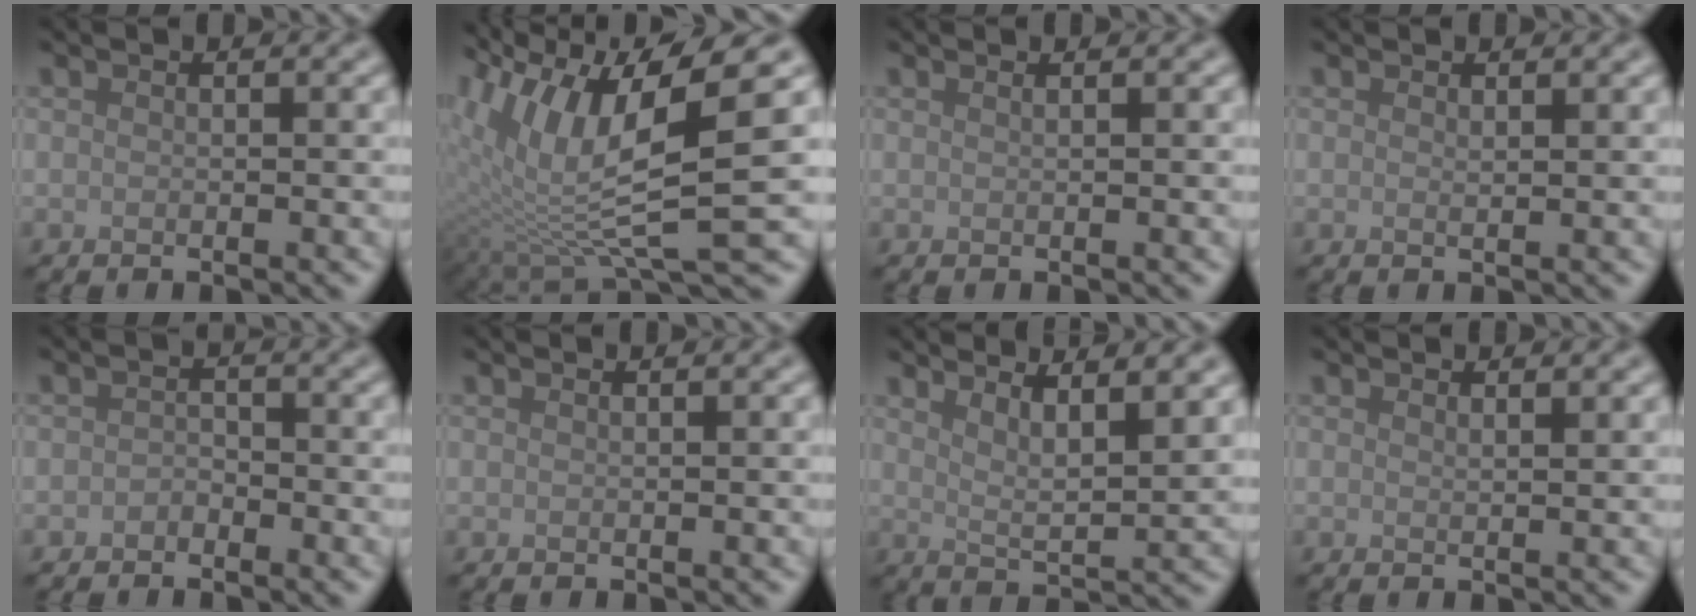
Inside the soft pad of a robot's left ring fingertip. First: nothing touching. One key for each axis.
{"total": 11.0, "fx": 2.9, "fy": 2.9, "fz": 10.2, "tx": -0.202, "ty": -0.006, "tz": 0.056}
{"total": 0.9, "fx": 0.6, "fy": 0.4, "fz": 0.6, "tx": -0.002, "ty": -0.002, "tz": 0.000}
{"total": 0.5, "fx": 0.4, "fy": 0.0, "fz": 0.3, "tx": -0.004, "ty": -0.003, "tz": 0.008}
{"total": 1.0, "fx": -0.7, "fy": 0.7, "fz": 0.4, "tx": -0.007, "ty": 0.001, "tz": -0.014}
{"total": 0.7, "fx": 0.5, "fy": 0.2, "fz": 0.4, "tx": -0.001, "ty": 0.000, "tz": 0.002}
{"total": 5.4, "fx": 3.6, "fy": 1.3, "fz": 3.8, "tx": -0.054, "ty": 0.002, "tz": 0.057}
{"total": 1.0, "fx": 0.9, "fy": 0.2, "fz": 0.4, "tx": -0.001, "ty": 0.000, "tz": 0.013}